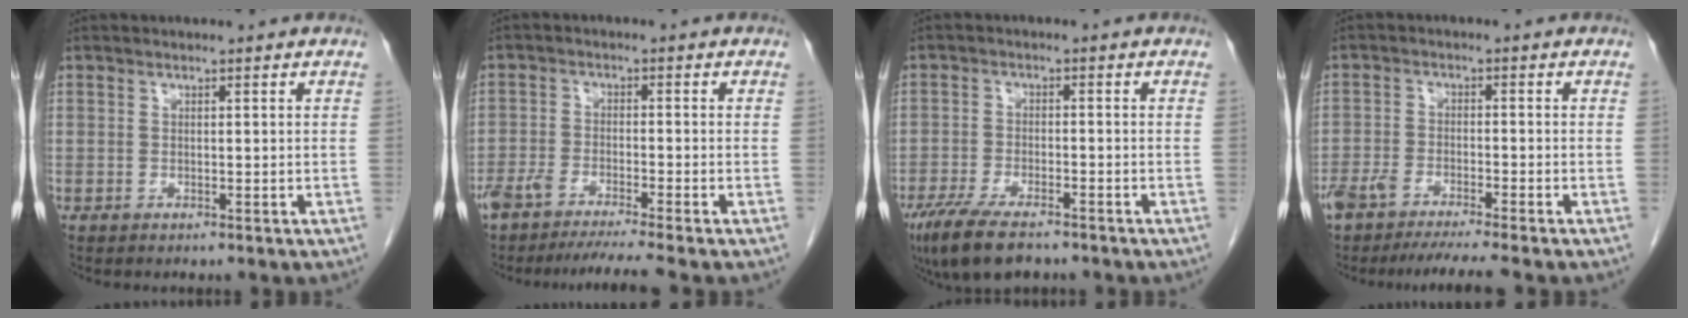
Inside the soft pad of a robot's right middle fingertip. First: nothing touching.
{"total": 7.7, "force": [-6.8, -0.9, 3.6], "torque": [-0.050, -0.017, -0.112]}
{"total": 9.2, "force": [-6.8, 2.6, 5.7], "torque": [-0.102, -0.019, -0.114]}
{"total": 8.1, "force": [-7.1, -0.2, 3.9], "torque": [-0.057, -0.013, -0.115]}